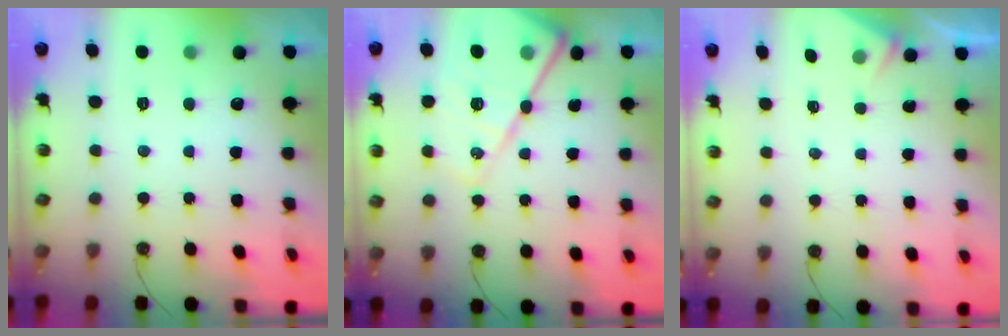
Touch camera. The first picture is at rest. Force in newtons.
{"total": 17.0, "press": 17.0, "slide": 1.6}
{"total": 2.9, "press": 2.9, "slide": 0.4}